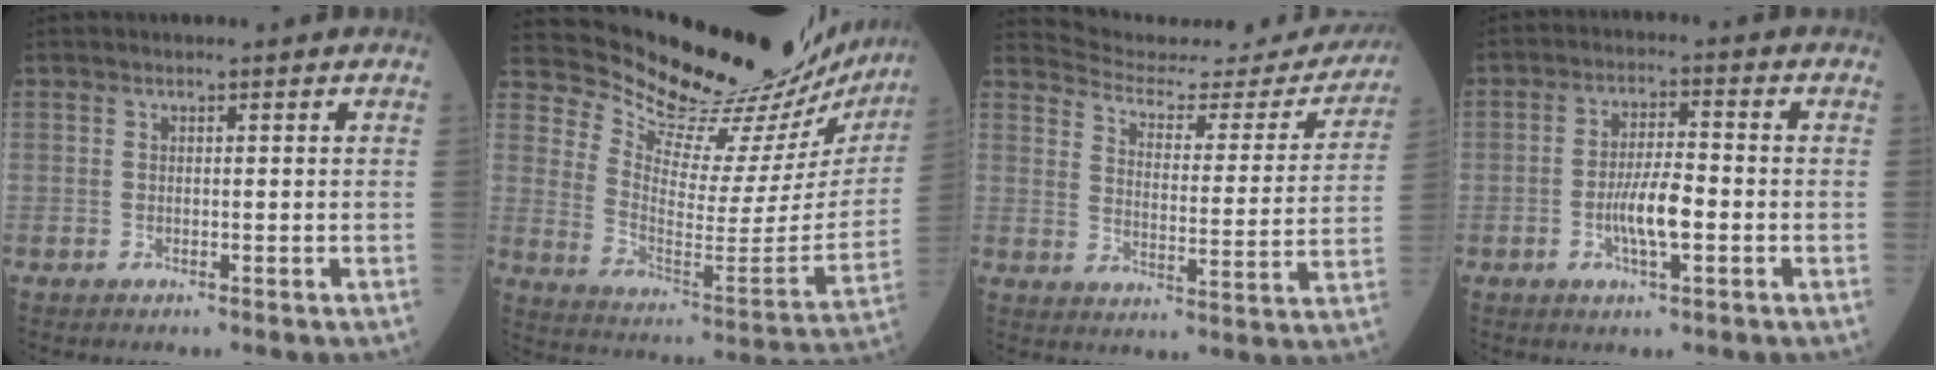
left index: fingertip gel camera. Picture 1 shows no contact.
{"total": 25.7, "force": [24.3, 4.6, 7.0], "torque": [-0.120, -0.121, 0.319]}
{"total": 20.1, "force": [19.6, 2.7, 3.6], "torque": [-0.046, -0.065, 0.246]}
{"total": 5.9, "force": [-1.9, 1.1, 5.5], "torque": [-0.108, -0.003, -0.036]}